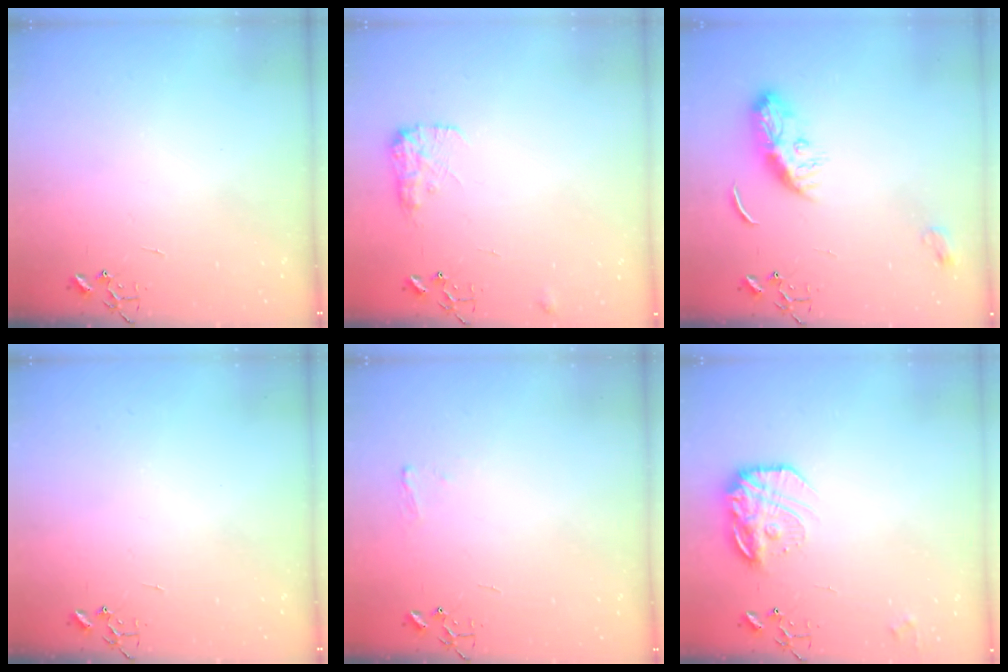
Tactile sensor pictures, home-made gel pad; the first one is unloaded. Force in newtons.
{"total": 9.5, "press": 9.5, "slide": 0.3}
{"total": 10.9, "press": 10.9, "slide": 0.7}
{"total": 0.0}
{"total": 5.2, "press": 5.1, "slide": 0.6}
{"total": 16.4, "press": 16.3, "slide": 1.3}